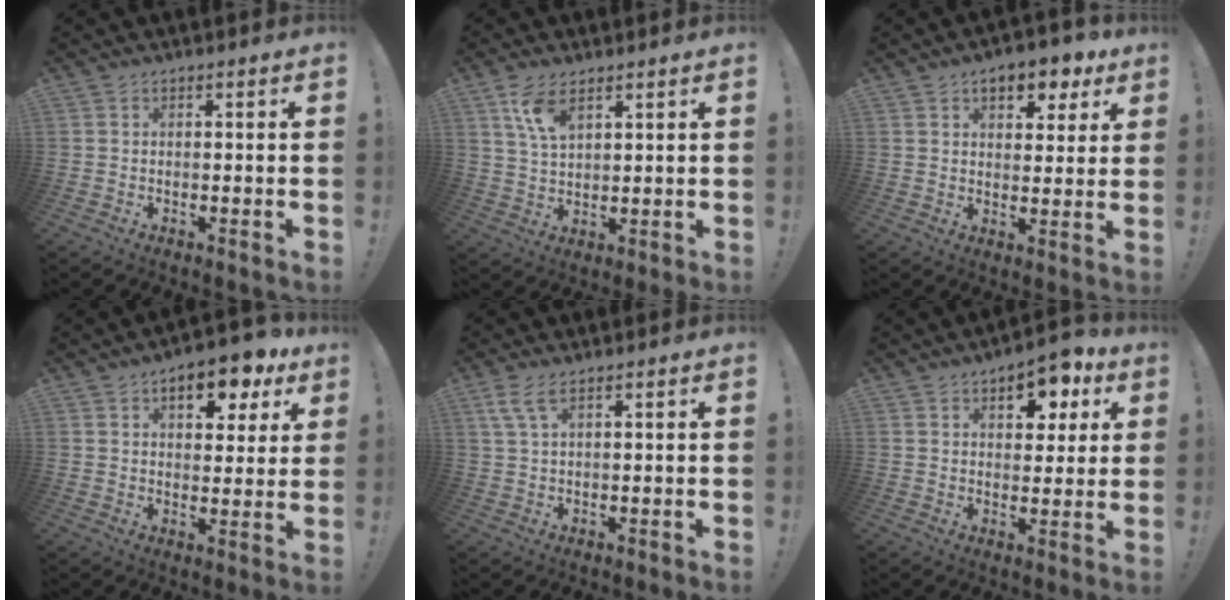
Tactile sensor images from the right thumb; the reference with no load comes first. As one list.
[{"total": 7.7, "force": [4.5, 3.3, 5.3], "torque": [-0.102, -0.013, 0.085]}, {"total": 8.9, "force": [5.0, 4.9, 5.4], "torque": [-0.063, -0.022, 0.086]}, {"total": 11.0, "force": [5.7, 5.4, 7.6], "torque": [-0.096, -0.026, 0.096]}, {"total": 4.7, "force": [2.5, 1.3, 3.7], "torque": [-0.076, -0.003, 0.047]}, {"total": 9.3, "force": [4.8, 5.7, 5.6], "torque": [-0.057, -0.024, 0.081]}]